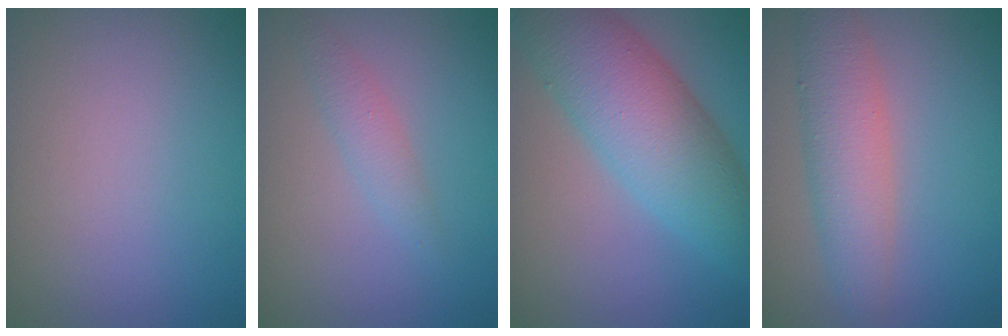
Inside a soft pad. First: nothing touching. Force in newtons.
{"total": 1.6, "press": 1.6, "slide": 0.0}
{"total": 8.5, "press": 8.5, "slide": 0.2}
{"total": 4.3, "press": 4.3, "slide": 0.1}